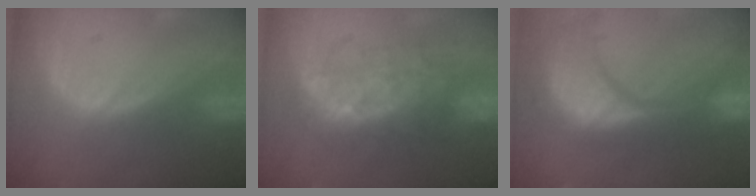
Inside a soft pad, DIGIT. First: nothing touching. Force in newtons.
{"total": 7.8, "press": 7.6, "slide": 1.5}
{"total": 15.4, "press": 12.1, "slide": 9.6}